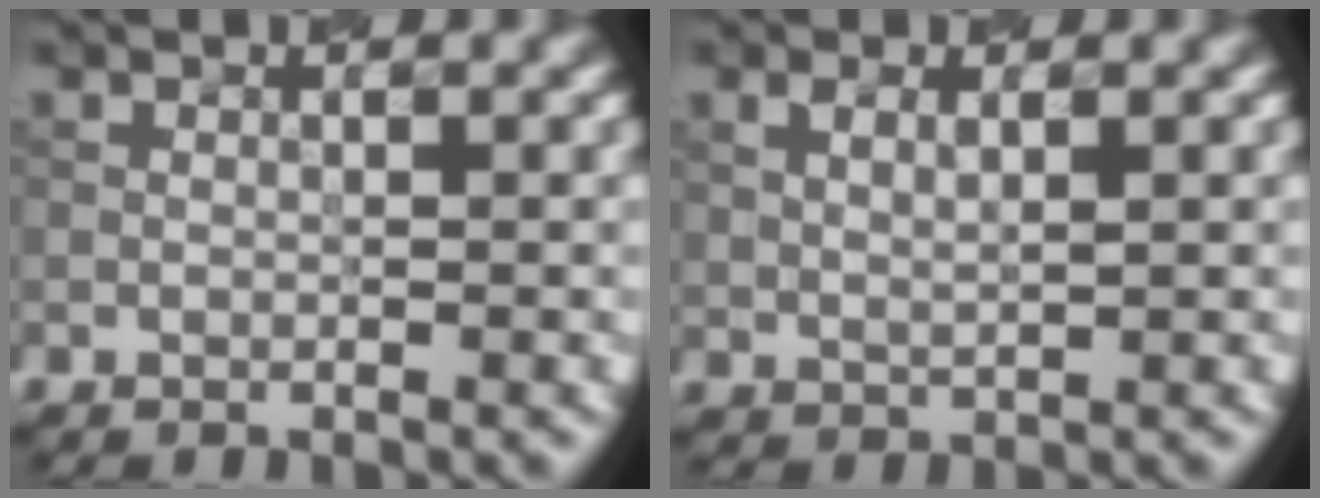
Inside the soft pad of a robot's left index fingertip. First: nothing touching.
{"total": 1.1, "force": [0.8, 0.3, 0.6], "torque": [-0.025, 0.004, 0.026]}